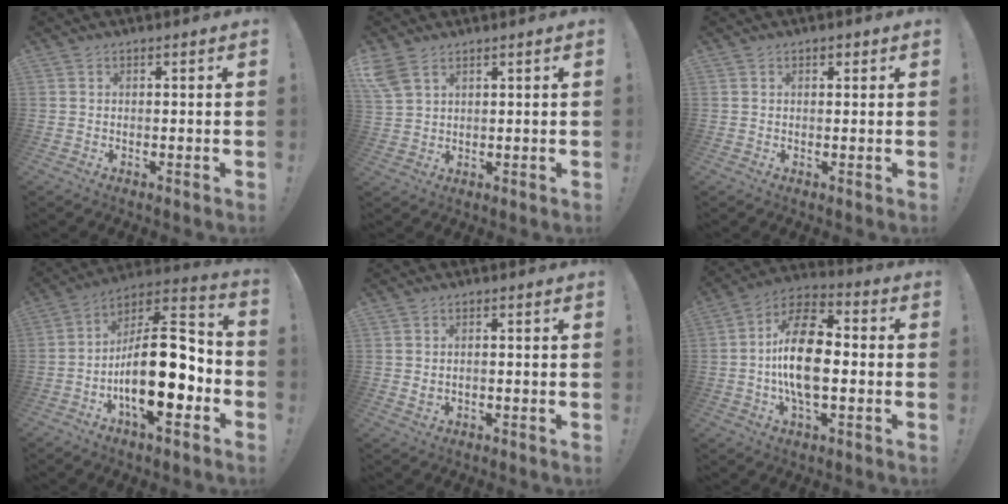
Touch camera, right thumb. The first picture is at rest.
{"total": 5.9, "force": [3.6, 3.3, 3.3], "torque": [-0.071, -0.012, 0.074]}
{"total": 1.0, "force": [0.6, 0.7, 0.4], "torque": [0.002, -0.002, 0.008]}
{"total": 22.2, "force": [-5.2, 9.3, 19.5], "torque": [-0.328, 0.019, -0.079]}
{"total": 1.1, "force": [0.0, 0.5, 1.0], "torque": [-0.018, 0.001, 0.000]}
{"total": 17.5, "force": [-1.2, 9.1, 14.9], "torque": [-0.271, 0.009, -0.024]}